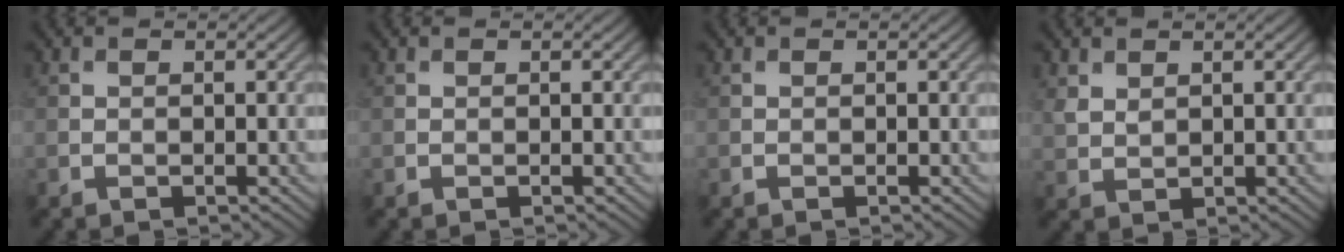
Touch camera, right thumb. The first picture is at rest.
{"total": 0.0}
{"total": 0.0}
{"total": 2.0, "force": [1.2, 1.2, 1.0], "torque": [-0.028, -0.003, 0.029]}